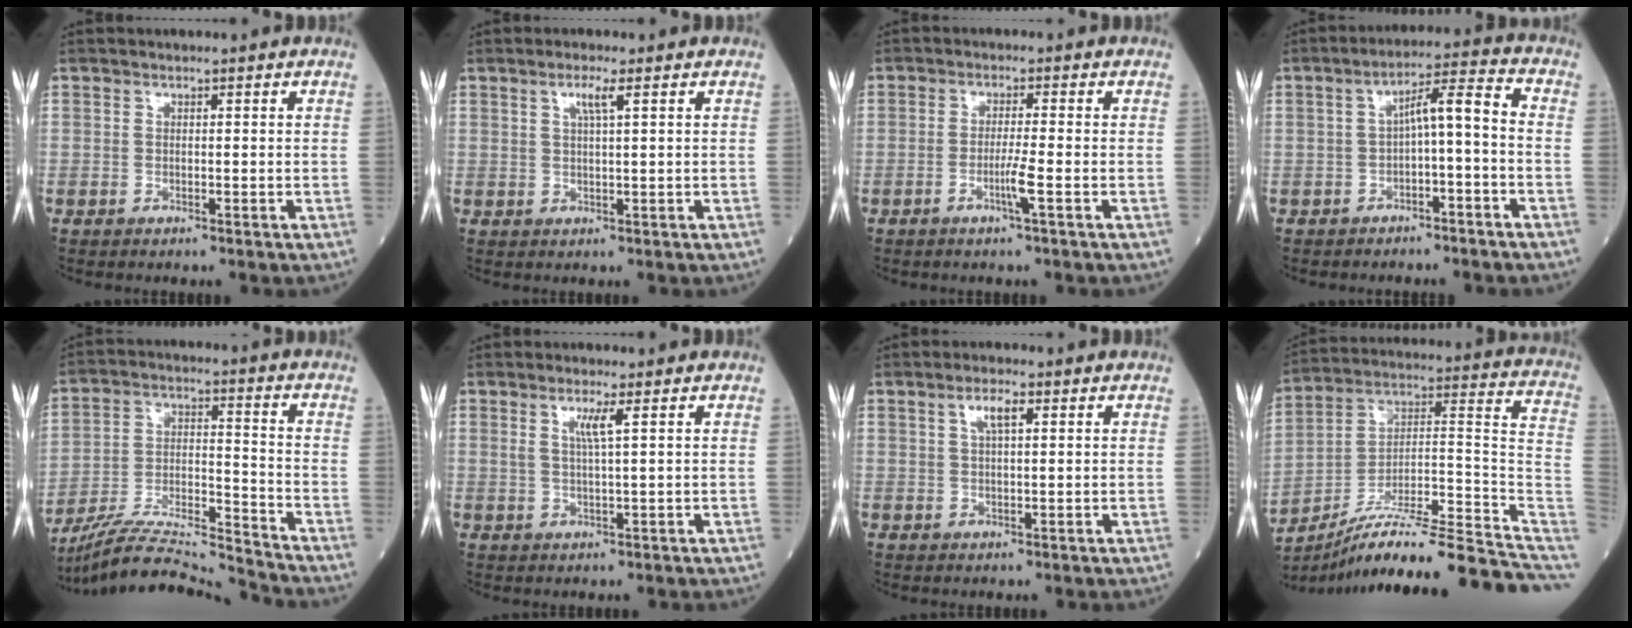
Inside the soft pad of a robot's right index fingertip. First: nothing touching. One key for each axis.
{"total": 2.6, "fx": 1.2, "fy": -0.2, "fz": 2.3, "tx": -0.047, "ty": 0.001, "tz": 0.022}
{"total": 3.2, "fx": -1.3, "fy": -0.5, "fz": 2.9, "tx": -0.060, "ty": -0.006, "tz": -0.027}
{"total": 6.0, "fx": -1.3, "fy": 1.0, "fz": 5.8, "tx": -0.090, "ty": 0.032, "tz": -0.020}
{"total": 15.5, "fx": -15.0, "fy": -1.6, "fz": 3.7, "tx": -0.068, "ty": 0.013, "tz": -0.265}
{"total": 3.0, "fx": 1.2, "fy": -0.3, "fz": 2.7, "tx": -0.057, "ty": -0.003, "tz": 0.022}
{"total": 3.3, "fx": 1.4, "fy": 0.7, "fz": 2.9, "tx": -0.059, "ty": 0.006, "tz": 0.026}
{"total": 24.7, "fx": -21.3, "fy": 0.5, "fz": 12.5, "tx": -0.112, "ty": 0.037, "tz": -0.321}